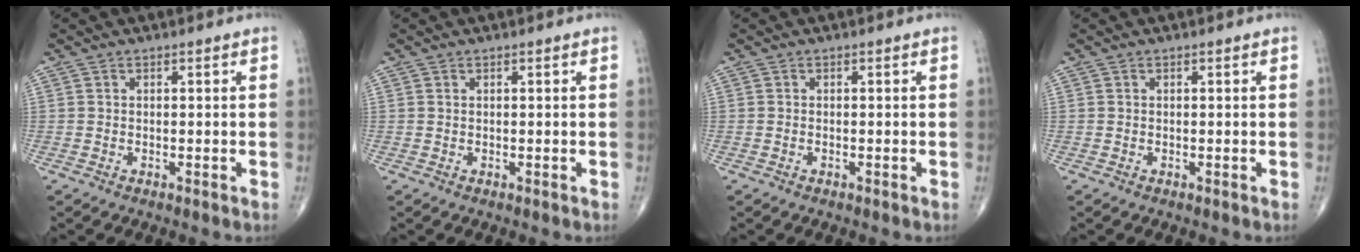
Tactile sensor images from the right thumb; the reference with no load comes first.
{"total": 0.0}
{"total": 0.0}
{"total": 0.0}